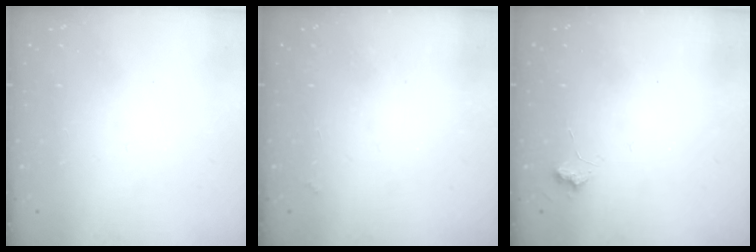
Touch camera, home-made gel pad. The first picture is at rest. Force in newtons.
{"total": 1.4, "press": 1.3, "slide": 0.4}
{"total": 4.7, "press": 4.7, "slide": 0.7}